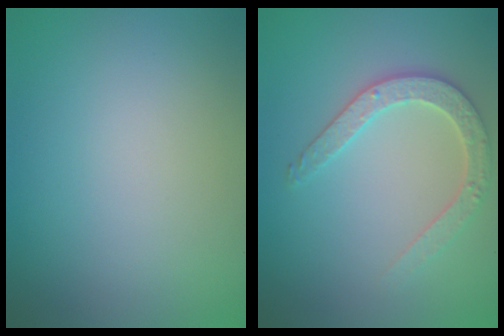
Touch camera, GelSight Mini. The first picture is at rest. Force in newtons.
{"total": 3.2, "press": 3.0, "slide": 1.0}